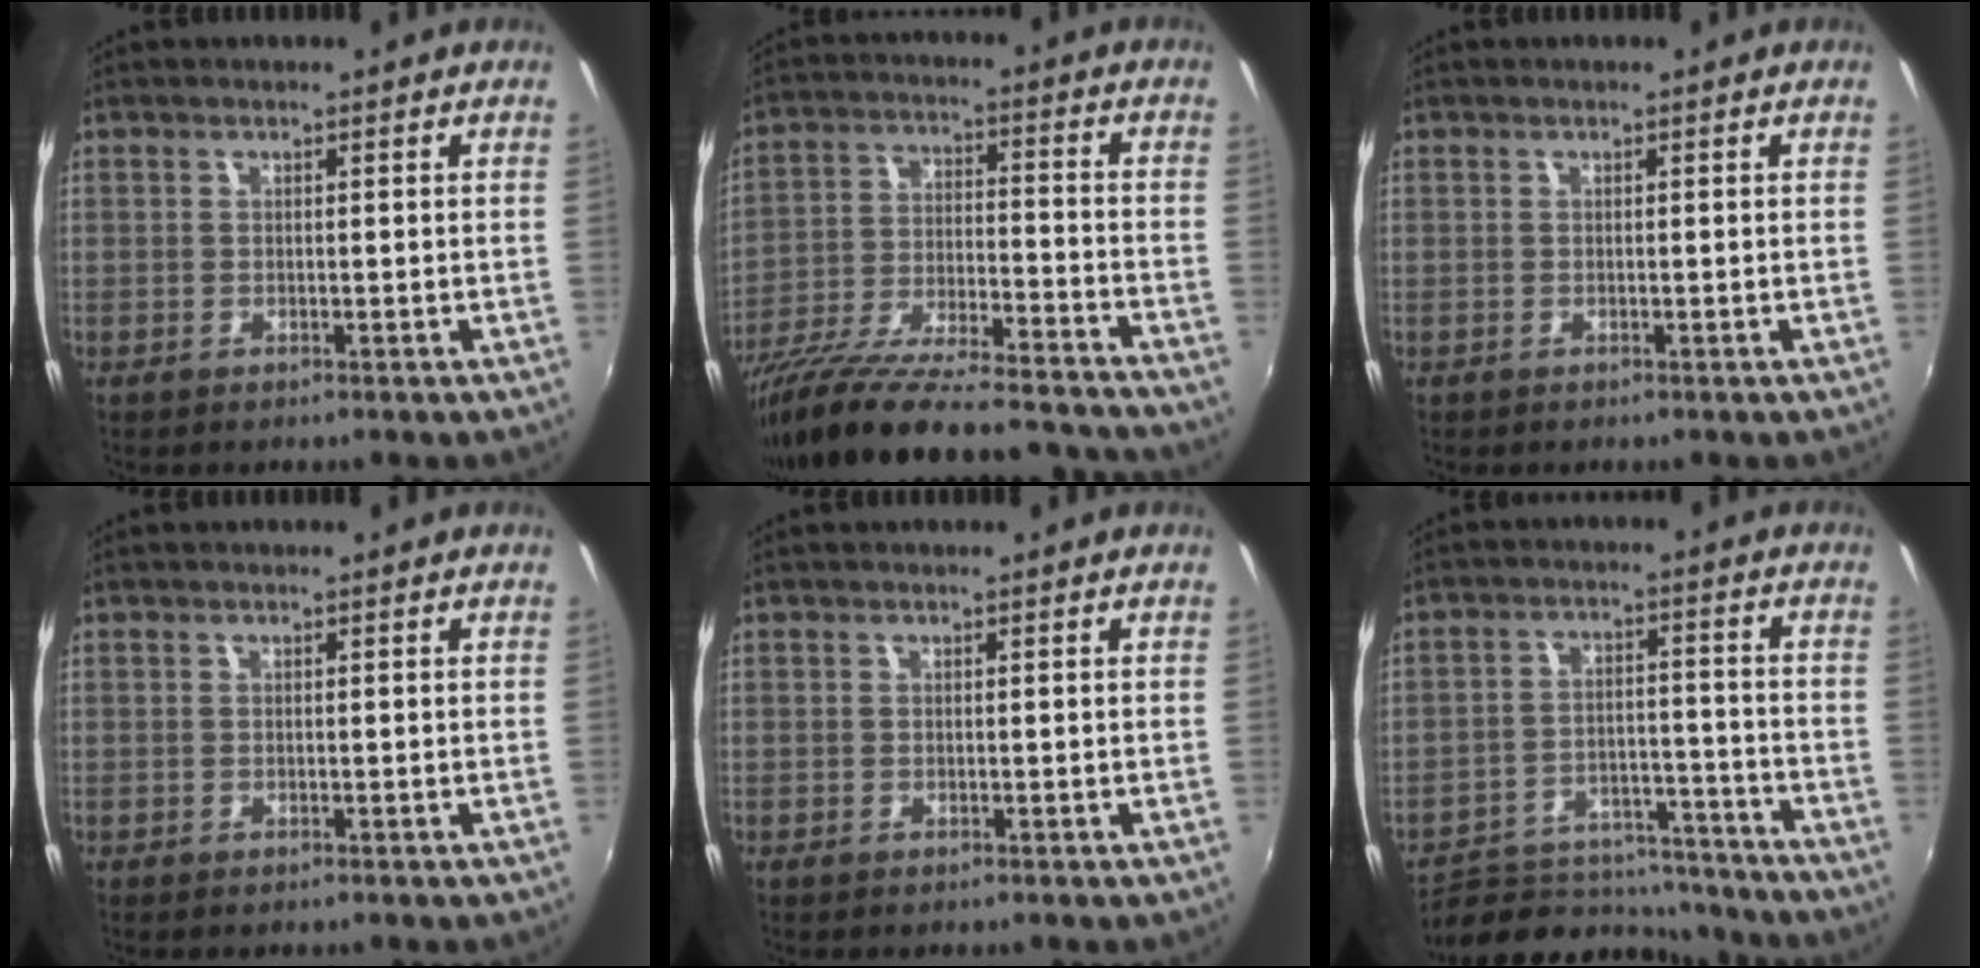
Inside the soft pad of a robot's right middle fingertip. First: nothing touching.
{"total": 25.6, "force": [-22.4, 4.0, 11.8], "torque": [-0.211, -0.051, -0.342]}
{"total": 0.0}
{"total": 0.0}
{"total": 0.0}
{"total": 12.4, "force": [-10.8, 5.6, 2.1], "torque": [-0.043, 0.030, -0.148]}